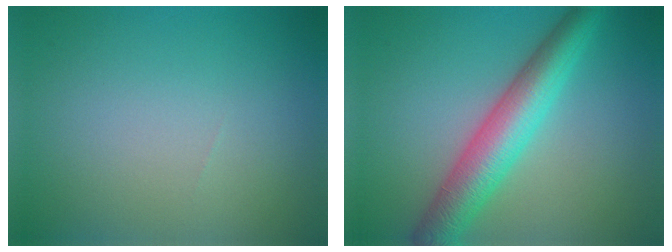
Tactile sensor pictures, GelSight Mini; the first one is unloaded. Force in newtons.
{"total": 6.4, "press": 6.3, "slide": 0.1}